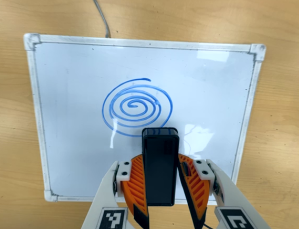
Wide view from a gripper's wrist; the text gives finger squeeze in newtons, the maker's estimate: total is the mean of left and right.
{"total": 4.9, "left": 4.4, "right": 5.5}